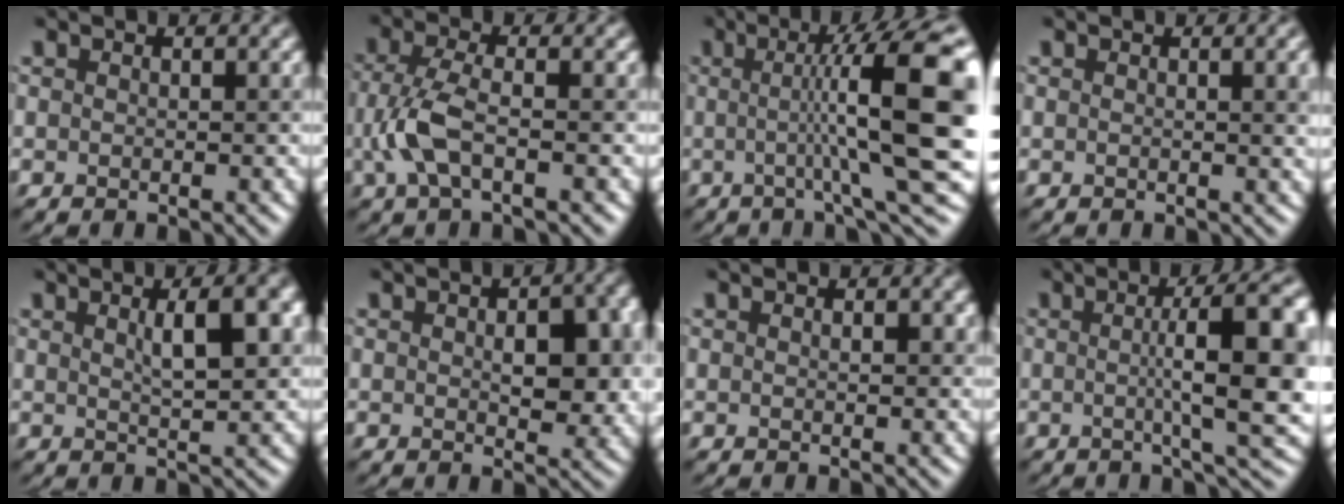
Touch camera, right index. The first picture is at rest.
{"total": 3.7, "force": [-1.0, 1.5, 3.2], "torque": [-0.083, 0.001, -0.021]}
{"total": 12.3, "force": [0.5, 1.9, 12.2], "torque": [-0.140, 0.011, 0.008]}
{"total": 2.9, "force": [0.4, 1.0, 2.7], "torque": [-0.013, 0.005, 0.005]}
{"total": 5.1, "force": [1.6, 1.5, 4.7], "torque": [-0.048, 0.009, 0.025]}
{"total": 5.9, "force": [0.5, 3.0, 5.0], "torque": [-0.056, -0.002, 0.018]}
{"total": 0.9, "force": [0.5, 0.3, 0.6], "torque": [-0.002, -0.001, 0.013]}
{"total": 11.1, "force": [0.6, 2.6, 10.8], "torque": [-0.115, 0.011, 0.008]}